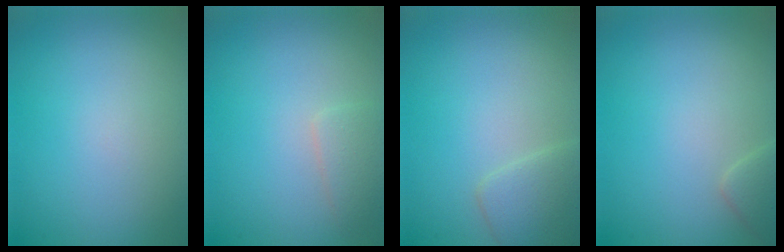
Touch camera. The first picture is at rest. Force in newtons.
{"total": 1.7, "press": 1.7, "slide": 0.1}
{"total": 2.6, "press": 2.6, "slide": 0.1}
{"total": 1.5, "press": 1.5, "slide": 0.1}